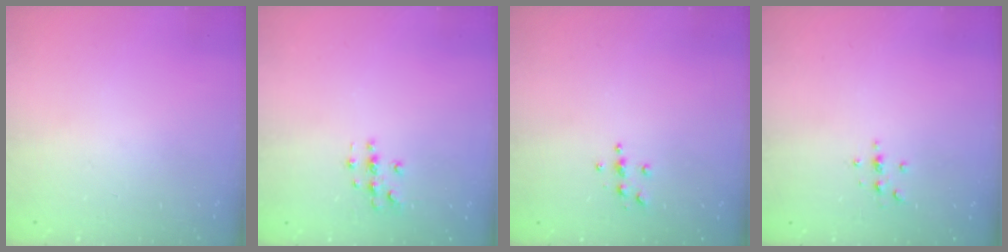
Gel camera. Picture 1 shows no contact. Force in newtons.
{"total": 3.6, "press": 3.6, "slide": 0.5}
{"total": 3.8, "press": 3.8, "slide": 0.4}
{"total": 2.2, "press": 2.1, "slide": 0.2}